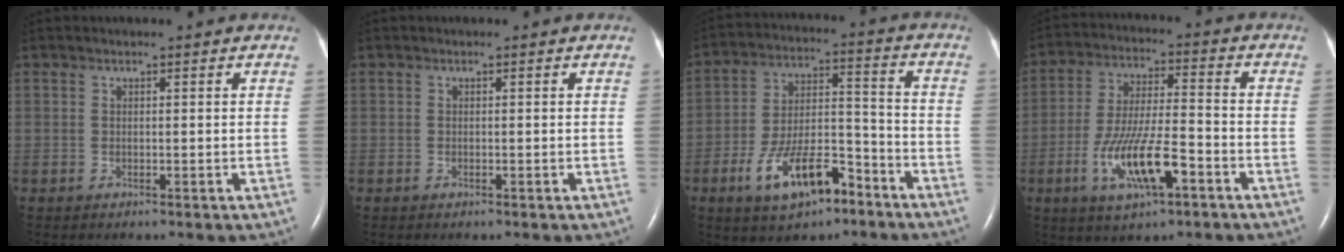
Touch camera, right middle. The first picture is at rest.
{"total": 0.0}
{"total": 12.5, "force": [-7.3, 4.7, 9.1], "torque": [-0.173, 0.012, -0.122]}
{"total": 11.4, "force": [-4.6, 2.1, 10.2], "torque": [-0.202, -0.008, -0.079]}